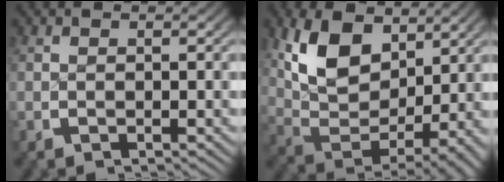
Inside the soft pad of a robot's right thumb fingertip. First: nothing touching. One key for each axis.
{"total": 10.4, "fx": 1.2, "fy": 6.7, "fz": 7.9, "tx": -0.169, "ty": -0.042, "tz": 0.041}